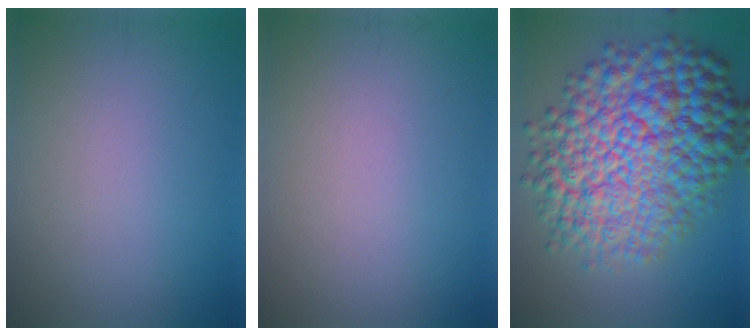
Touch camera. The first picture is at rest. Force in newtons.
{"total": 0.0}
{"total": 14.0, "press": 14.0, "slide": 0.2}